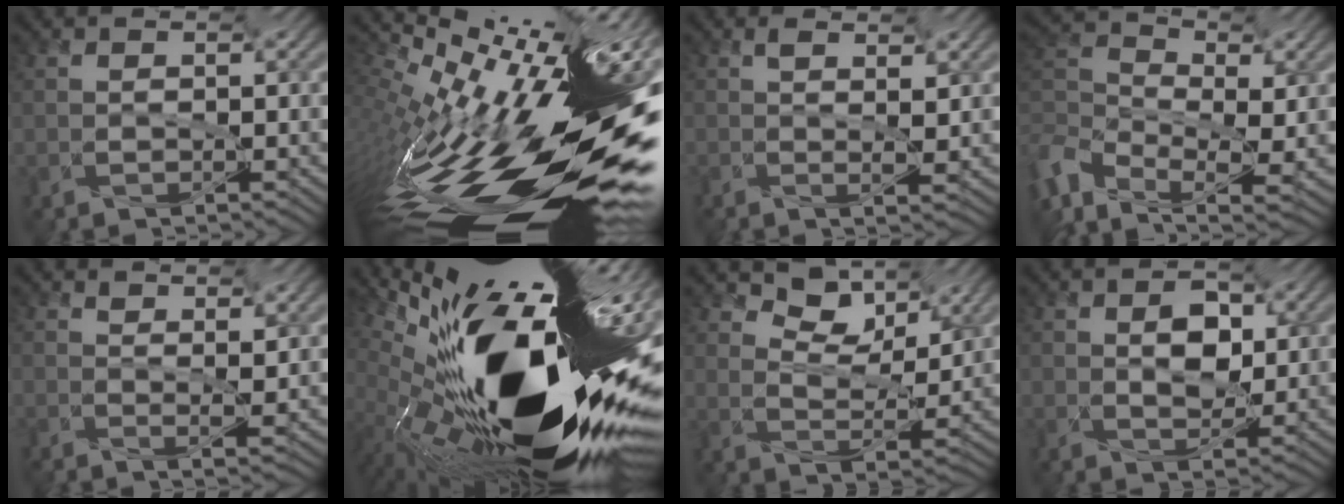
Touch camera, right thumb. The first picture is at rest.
{"total": 15.1, "force": [-3.8, 4.4, 14.0], "torque": [-0.223, -0.038, -0.065]}
{"total": 1.3, "force": [0.8, 0.0, 1.0], "torque": [-0.018, -0.009, 0.007]}
{"total": 9.4, "force": [-2.6, 6.7, 6.0], "torque": [-0.199, -0.013, -0.025]}
{"total": 1.6, "force": [1.3, -0.1, 0.9], "torque": [-0.019, -0.005, 0.015]}
{"total": 17.5, "force": [-2.0, 5.2, 16.6], "torque": [-0.270, -0.027, -0.043]}
{"total": 6.0, "force": [4.3, 2.4, 3.5], "torque": [-0.065, -0.003, 0.075]}
{"total": 4.8, "force": [0.7, 2.6, 4.0], "torque": [-0.066, 0.002, 0.003]}